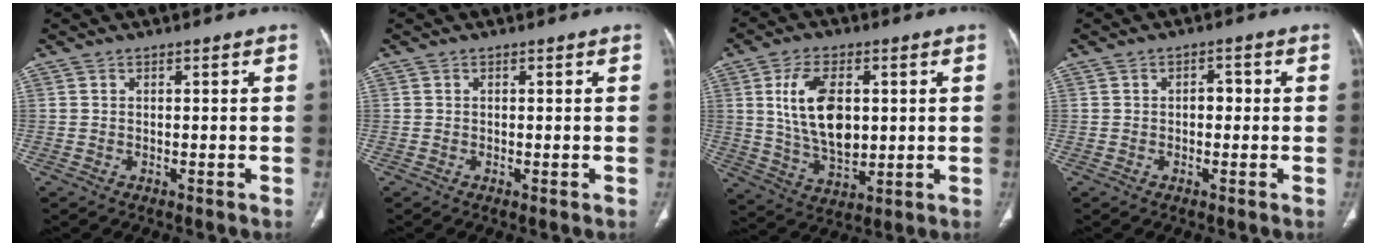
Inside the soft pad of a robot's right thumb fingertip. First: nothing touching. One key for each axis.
{"total": 0.0}
{"total": 13.4, "fx": 2.4, "fy": 7.7, "fz": 10.7, "tx": -0.181, "ty": -0.014, "tz": 0.052}
{"total": 2.3, "fx": 0.0, "fy": 1.5, "fz": 1.7, "tx": -0.014, "ty": 0.006, "tz": -0.005}